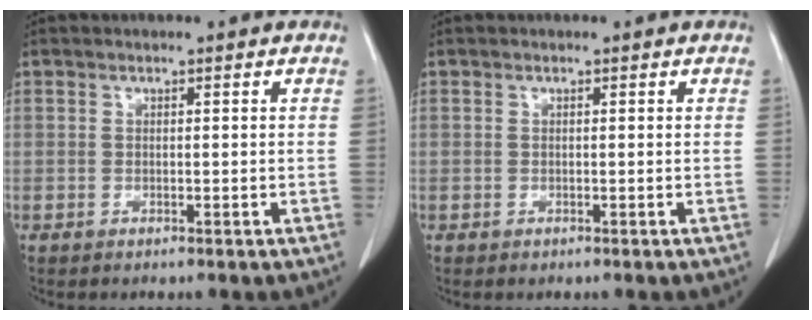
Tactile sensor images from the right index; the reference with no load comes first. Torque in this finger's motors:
{"motor_torque": [-0.15, -0.10, -0.17, -0.04]}